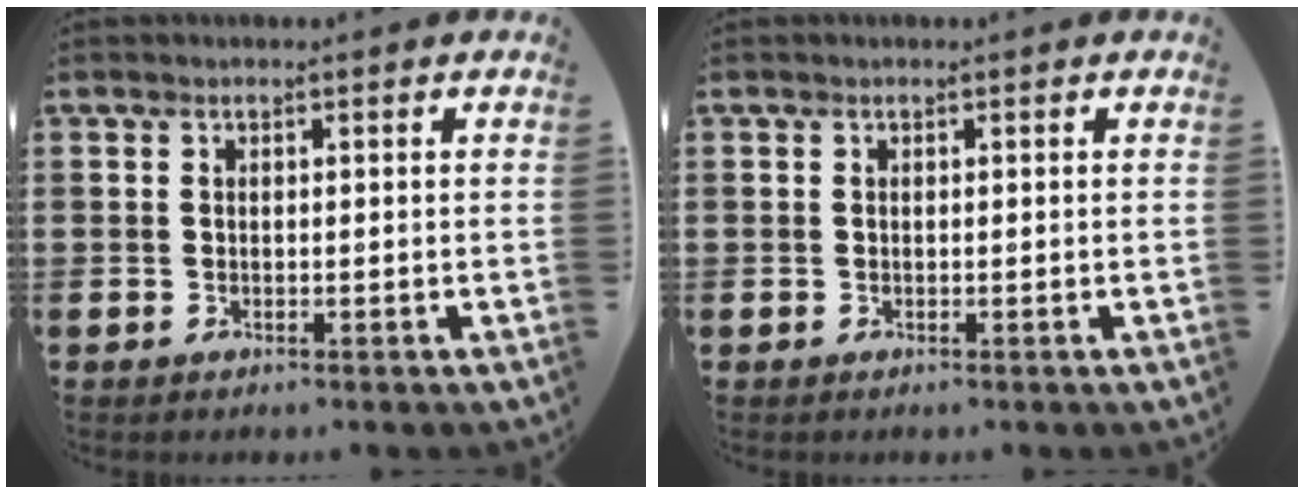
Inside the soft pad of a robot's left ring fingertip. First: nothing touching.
{"total": 0.0}